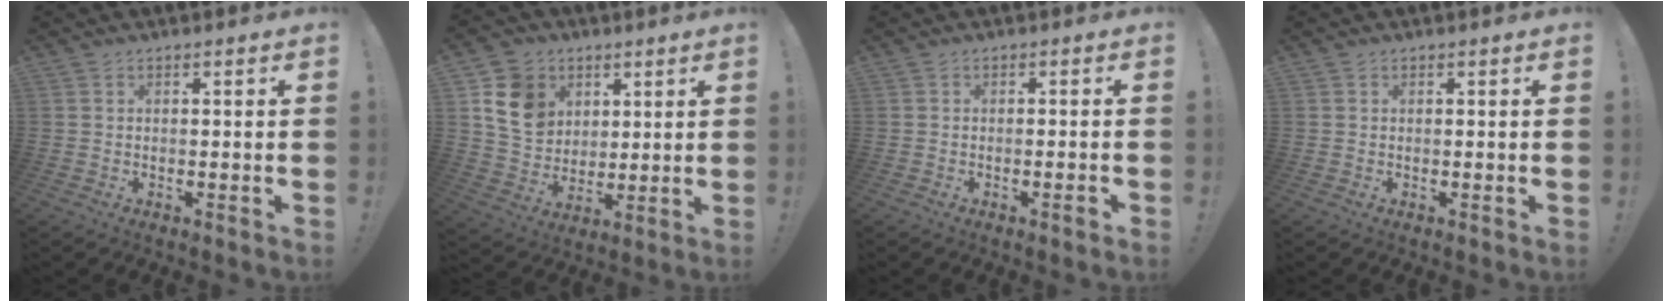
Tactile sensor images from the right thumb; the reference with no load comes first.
{"total": 13.4, "force": [5.4, 10.8, 5.8], "torque": [-0.083, -0.019, 0.112]}
{"total": 2.3, "force": [-1.2, -0.1, 1.9], "torque": [-0.036, 0.002, -0.019]}
{"total": 0.0}